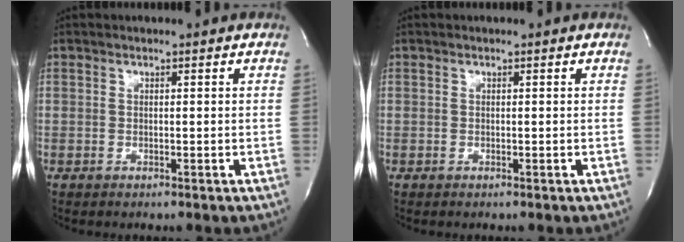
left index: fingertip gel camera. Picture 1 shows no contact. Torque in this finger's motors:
{"motor_torque": [0.00, 0.00, 0.00, 0.00]}